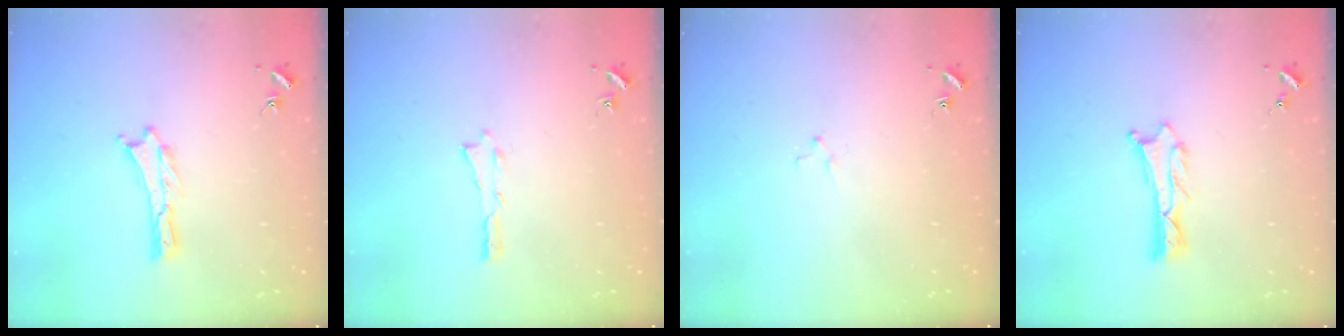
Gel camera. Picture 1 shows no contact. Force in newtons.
{"total": 0.0}
{"total": 1.5, "press": 1.5, "slide": 0.2}
{"total": 1.3, "press": 1.2, "slide": 0.1}